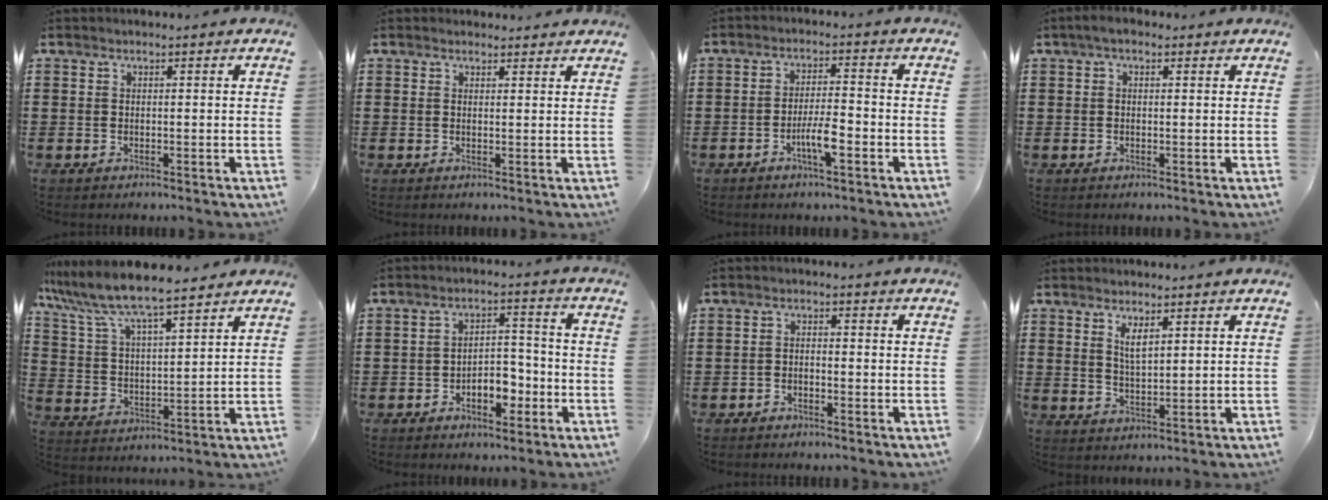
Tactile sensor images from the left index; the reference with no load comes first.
{"total": 1.3, "force": [1.2, 0.3, 0.0], "torque": [-0.002, 0.003, 0.024]}
{"total": 4.8, "force": [-2.1, 1.0, 4.2], "torque": [-0.084, 0.003, -0.043]}
{"total": 1.5, "force": [0.4, 0.8, 1.2], "torque": [-0.025, 0.008, 0.006]}
{"total": 7.7, "force": [6.9, 0.5, 3.4], "torque": [-0.093, -0.036, 0.117]}
{"total": 4.7, "force": [-2.6, 2.7, 2.8], "torque": [-0.044, 0.010, -0.053]}
{"total": 1.4, "force": [-1.3, 0.2, 0.2], "torque": [-0.009, 0.001, -0.027]}
{"total": 3.2, "force": [1.9, 1.1, 2.4], "torque": [-0.042, 0.000, 0.032]}